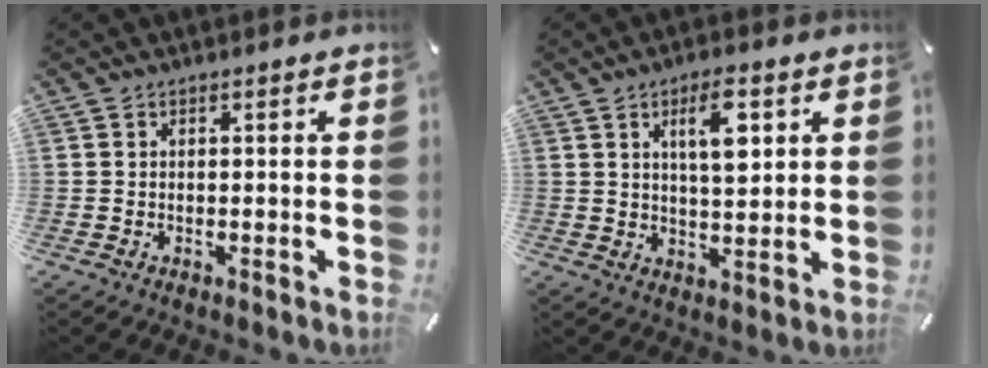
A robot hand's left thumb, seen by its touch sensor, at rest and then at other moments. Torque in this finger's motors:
{"motor_torque": [1.21, 1.26, 0.83, -0.52, 0.13]}